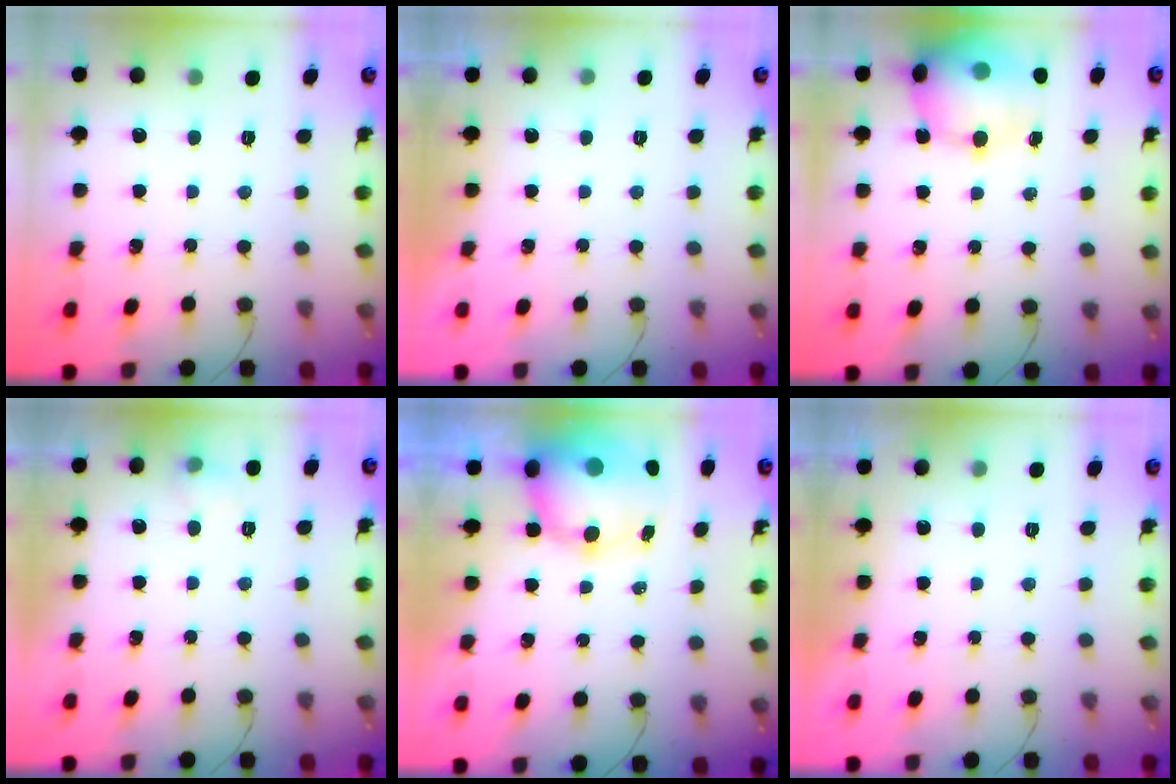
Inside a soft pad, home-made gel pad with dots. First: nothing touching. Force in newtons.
{"total": 0.0}
{"total": 19.0, "press": 16.9, "slide": 8.7}
{"total": 5.7, "press": 5.4, "slide": 2.0}
{"total": 10.9, "press": 10.7, "slide": 2.1}
{"total": 0.0}